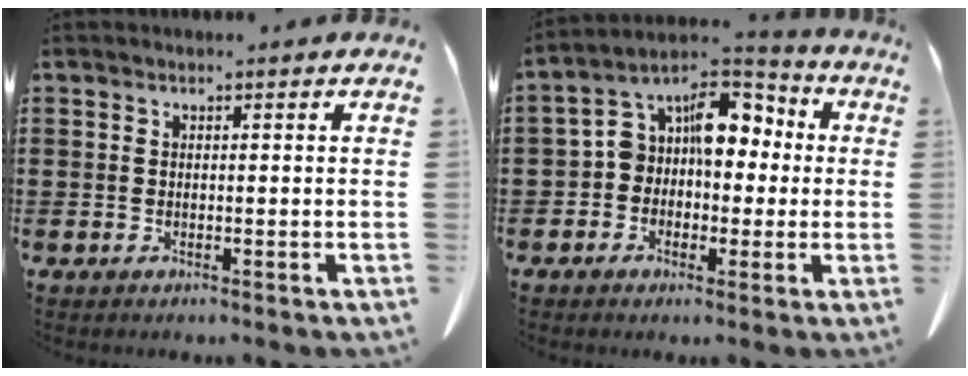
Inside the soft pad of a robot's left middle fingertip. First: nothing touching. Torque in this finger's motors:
{"motor_torque": [2.14, 0.00, 0.73, 0.21]}